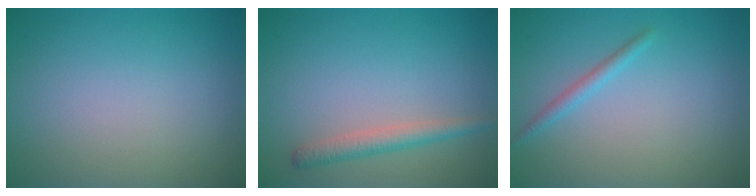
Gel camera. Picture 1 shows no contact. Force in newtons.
{"total": 2.1, "press": 2.1, "slide": 0.1}
{"total": 1.3, "press": 1.2, "slide": 0.1}